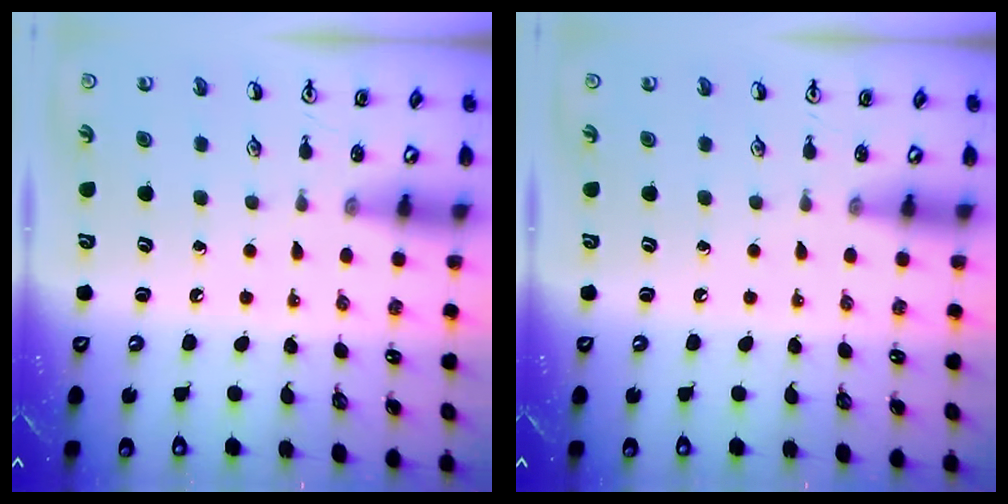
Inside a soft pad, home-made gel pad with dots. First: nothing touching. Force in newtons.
{"total": 0.0}